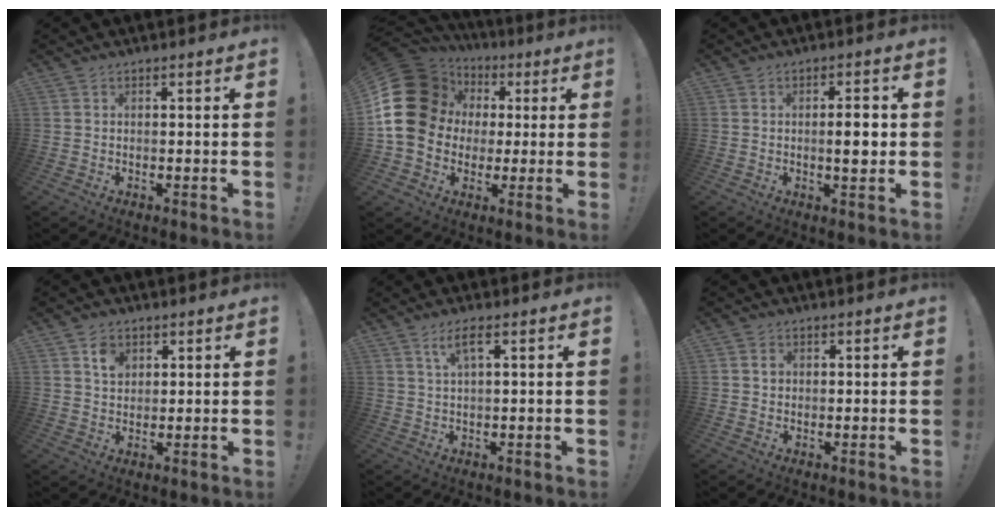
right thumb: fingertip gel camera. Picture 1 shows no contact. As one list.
[{"total": 21.6, "force": [2.5, 18.0, 11.8], "torque": [-0.212, -0.005, 0.076]}, {"total": 5.0, "force": [-0.3, 1.4, 4.8], "torque": [-0.065, -0.001, -0.013]}, {"total": 4.6, "force": [2.2, 3.5, 1.9], "torque": [-0.020, -0.005, 0.038]}, {"total": 4.2, "force": [1.8, 0.6, 3.7], "torque": [-0.069, 0.000, 0.027]}, {"total": 1.5, "force": [0.2, 1.4, 0.6], "torque": [-0.009, 0.003, 0.002]}]